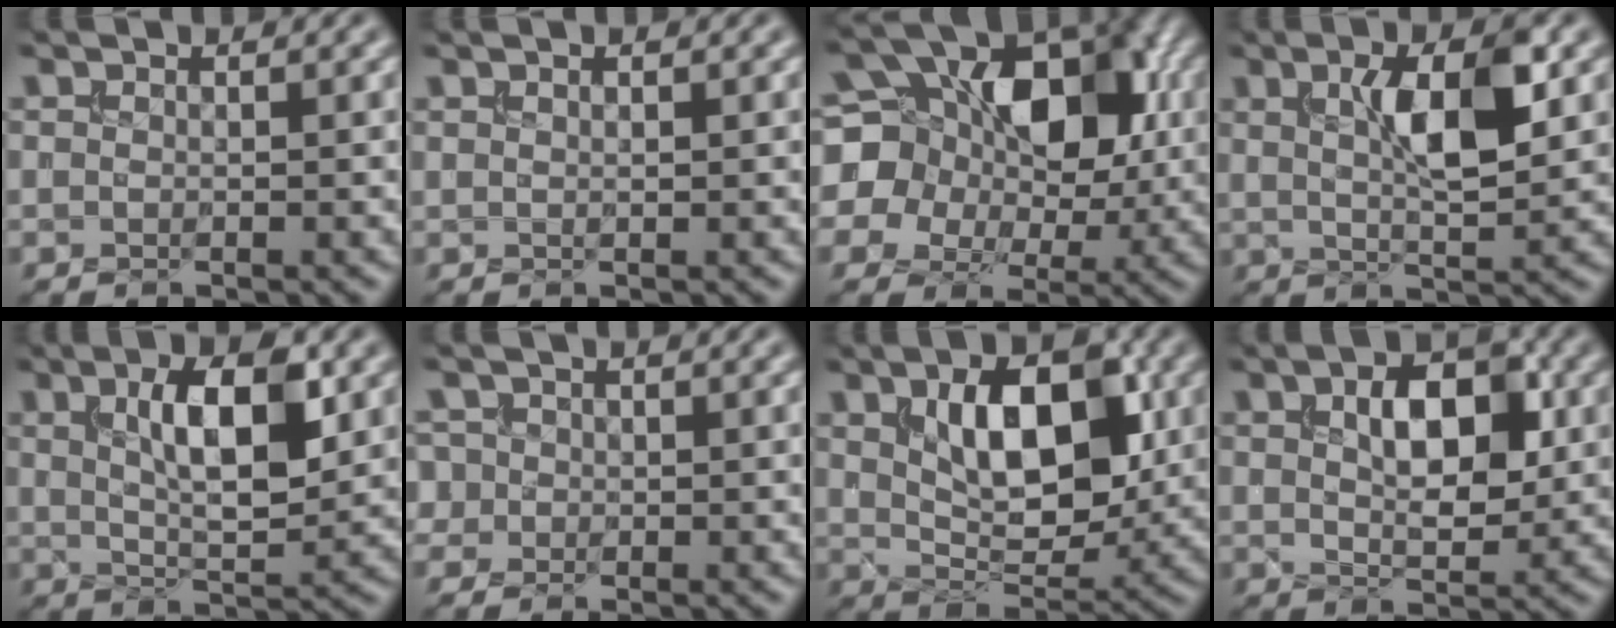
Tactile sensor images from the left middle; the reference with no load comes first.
{"total": 0.5, "force": [0.3, 0.0, 0.4], "torque": [-0.008, 0.001, 0.005]}
{"total": 12.0, "force": [1.5, 9.0, 7.8], "torque": [-0.120, 0.006, 0.017]}
{"total": 5.9, "force": [1.7, 1.5, 5.4], "torque": [-0.095, 0.004, 0.029]}
{"total": 7.0, "force": [2.0, 2.4, 6.3], "torque": [-0.104, 0.004, 0.034]}
{"total": 2.3, "force": [0.4, 2.1, 0.8], "torque": [-0.004, 0.013, -0.005]}
{"total": 8.4, "force": [2.1, 4.4, 6.8], "torque": [-0.112, -0.001, 0.038]}
{"total": 5.8, "force": [1.4, 3.1, 4.7], "torque": [-0.080, 0.004, 0.022]}